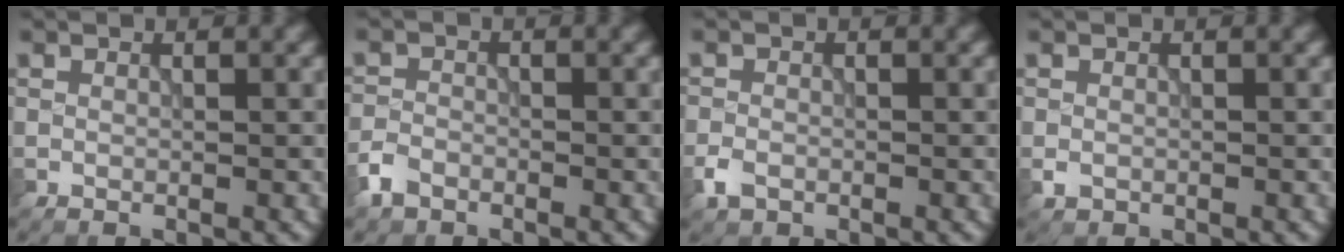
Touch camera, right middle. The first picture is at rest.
{"total": 2.0, "force": [-1.4, 1.2, 0.7], "torque": [-0.011, 0.000, -0.037]}
{"total": 1.7, "force": [-0.9, 1.1, 0.8], "torque": [-0.016, -0.001, -0.022]}
{"total": 0.9, "force": [-0.3, 0.8, 0.4], "torque": [-0.007, -0.006, -0.006]}